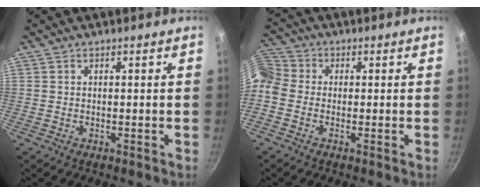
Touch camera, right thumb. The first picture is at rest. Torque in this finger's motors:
{"motor_torque": [2.40, 2.61, 1.07, -0.63, 0.66]}